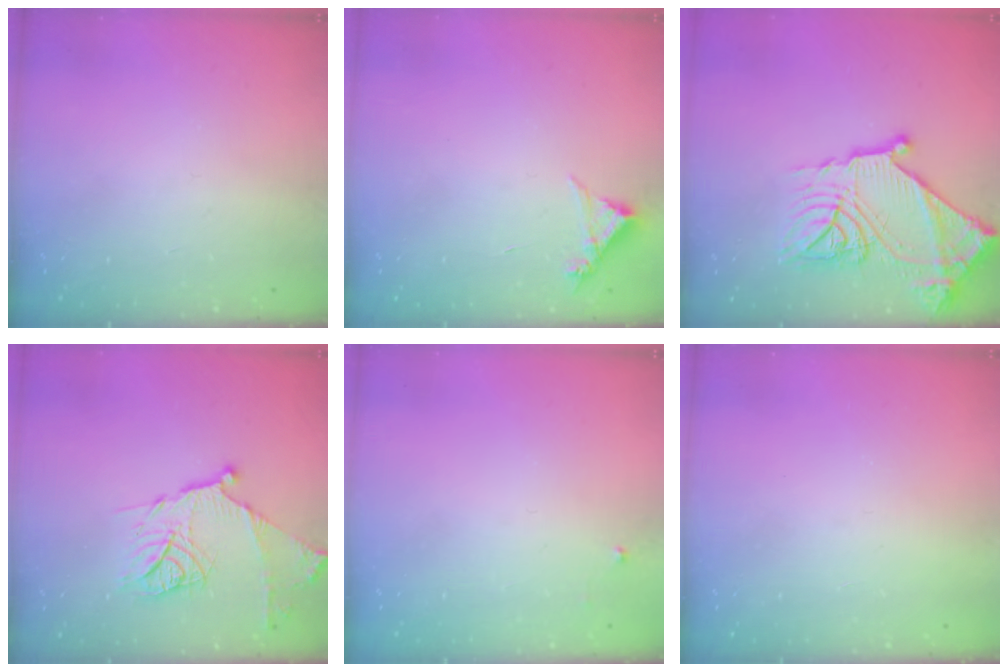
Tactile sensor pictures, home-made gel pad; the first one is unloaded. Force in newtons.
{"total": 4.3, "press": 4.2, "slide": 0.4}
{"total": 23.5, "press": 23.4, "slide": 1.6}
{"total": 15.0, "press": 14.9, "slide": 1.2}
{"total": 2.5, "press": 2.5, "slide": 0.4}
{"total": 1.7, "press": 1.6, "slide": 0.1}